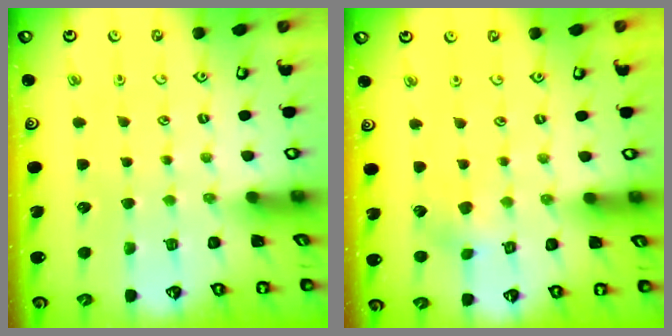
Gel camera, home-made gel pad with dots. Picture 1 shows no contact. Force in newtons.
{"total": 3.7, "press": 3.6, "slide": 0.6}